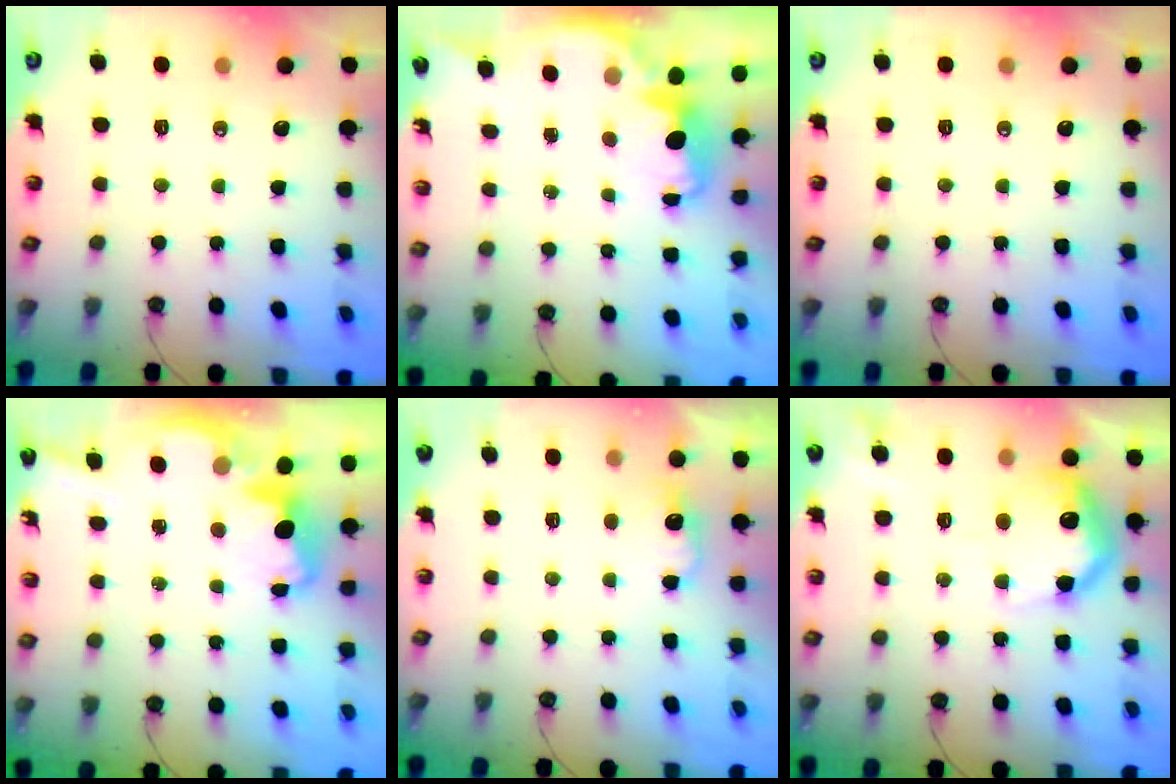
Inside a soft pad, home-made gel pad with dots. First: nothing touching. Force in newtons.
{"total": 2.7, "press": 2.6, "slide": 0.6}
{"total": 0.0}
{"total": 3.9, "press": 3.8, "slide": 0.7}
{"total": 3.7, "press": 3.6, "slide": 1.0}
{"total": 18.1, "press": 18.0, "slide": 1.3}